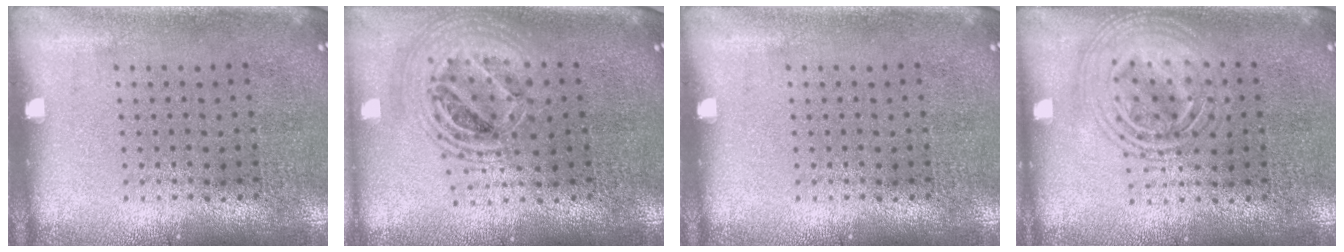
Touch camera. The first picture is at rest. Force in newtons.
{"total": 2.1, "press": 1.7, "slide": 1.3}
{"total": 0.0}
{"total": 2.4, "press": 2.4, "slide": 0.2}